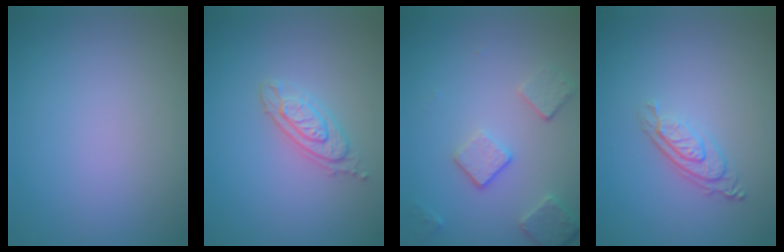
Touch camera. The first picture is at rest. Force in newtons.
{"total": 2.6, "press": 2.4, "slide": 1.0}
{"total": 3.6, "press": 2.8, "slide": 2.2}
{"total": 2.9, "press": 2.0, "slide": 2.0}